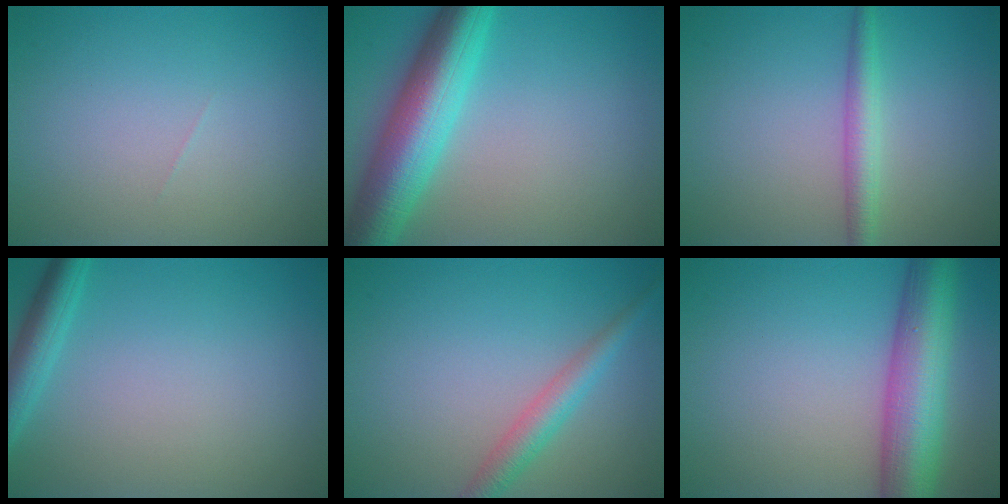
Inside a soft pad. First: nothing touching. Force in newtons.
{"total": 8.9, "press": 8.9, "slide": 0.2}
{"total": 2.5, "press": 2.5, "slide": 0.1}
{"total": 3.0, "press": 2.9, "slide": 0.2}
{"total": 2.8, "press": 2.8, "slide": 0.1}
{"total": 8.8, "press": 8.8, "slide": 0.2}